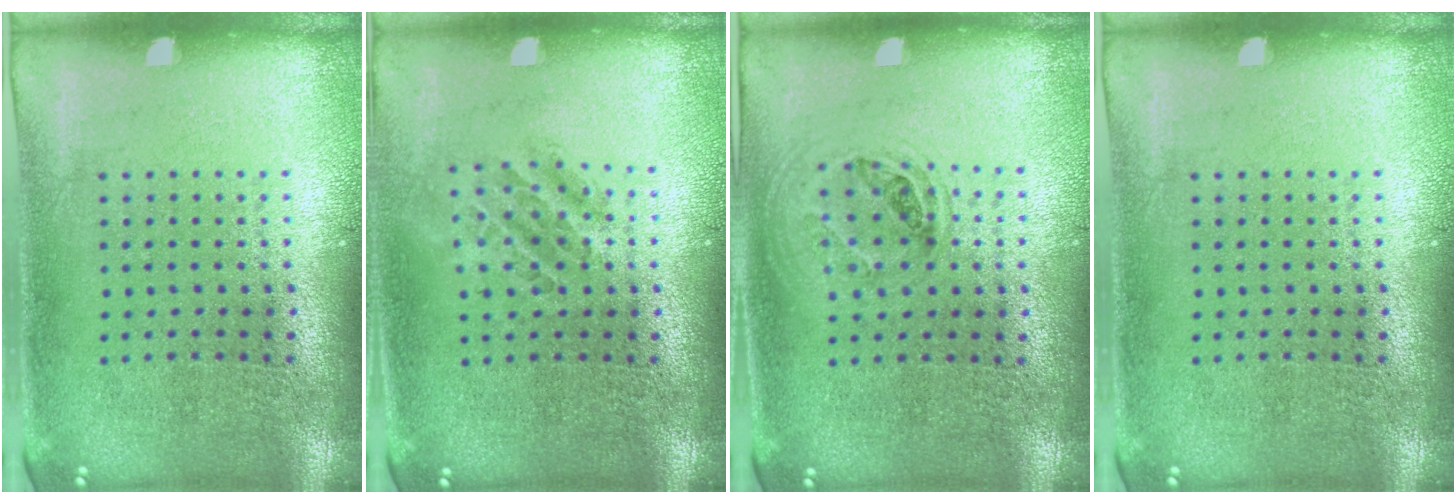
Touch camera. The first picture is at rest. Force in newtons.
{"total": 1.2, "press": 1.1, "slide": 0.4}
{"total": 1.0, "press": 0.9, "slide": 0.3}
{"total": 0.0}